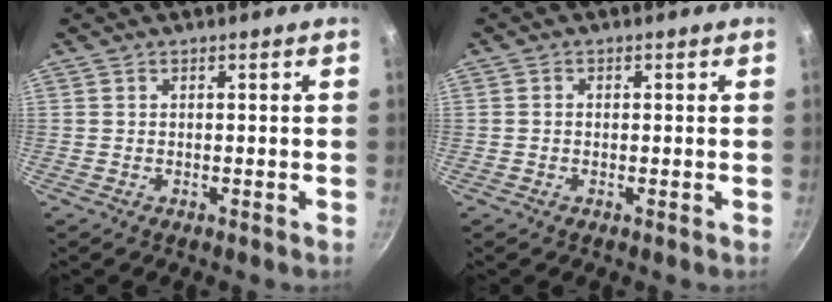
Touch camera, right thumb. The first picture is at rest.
{"total": 0.8, "force": [-0.1, 0.7, 0.4], "torque": [-0.006, 0.005, -0.001]}